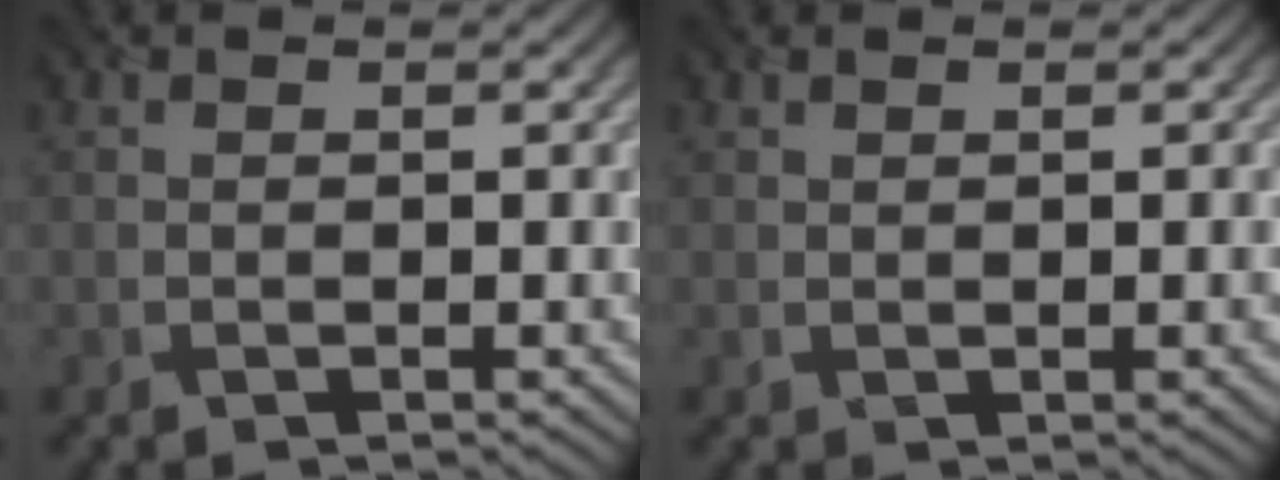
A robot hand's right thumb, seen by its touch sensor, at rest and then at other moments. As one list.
[{"total": 0.9, "force": [0.2, 0.5, 0.8], "torque": [-0.009, -0.002, 0.006]}]